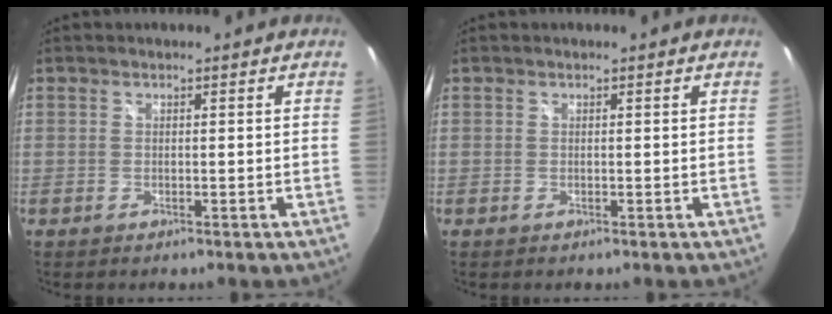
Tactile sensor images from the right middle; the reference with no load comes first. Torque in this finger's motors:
{"motor_torque": [0.01, -0.06, 0.06, 0.00]}